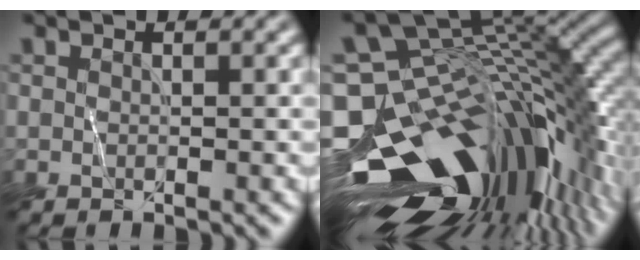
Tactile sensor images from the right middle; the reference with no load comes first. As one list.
[{"total": 16.3, "force": [-4.9, 8.9, 12.8], "torque": [-0.239, -0.004, -0.074]}]